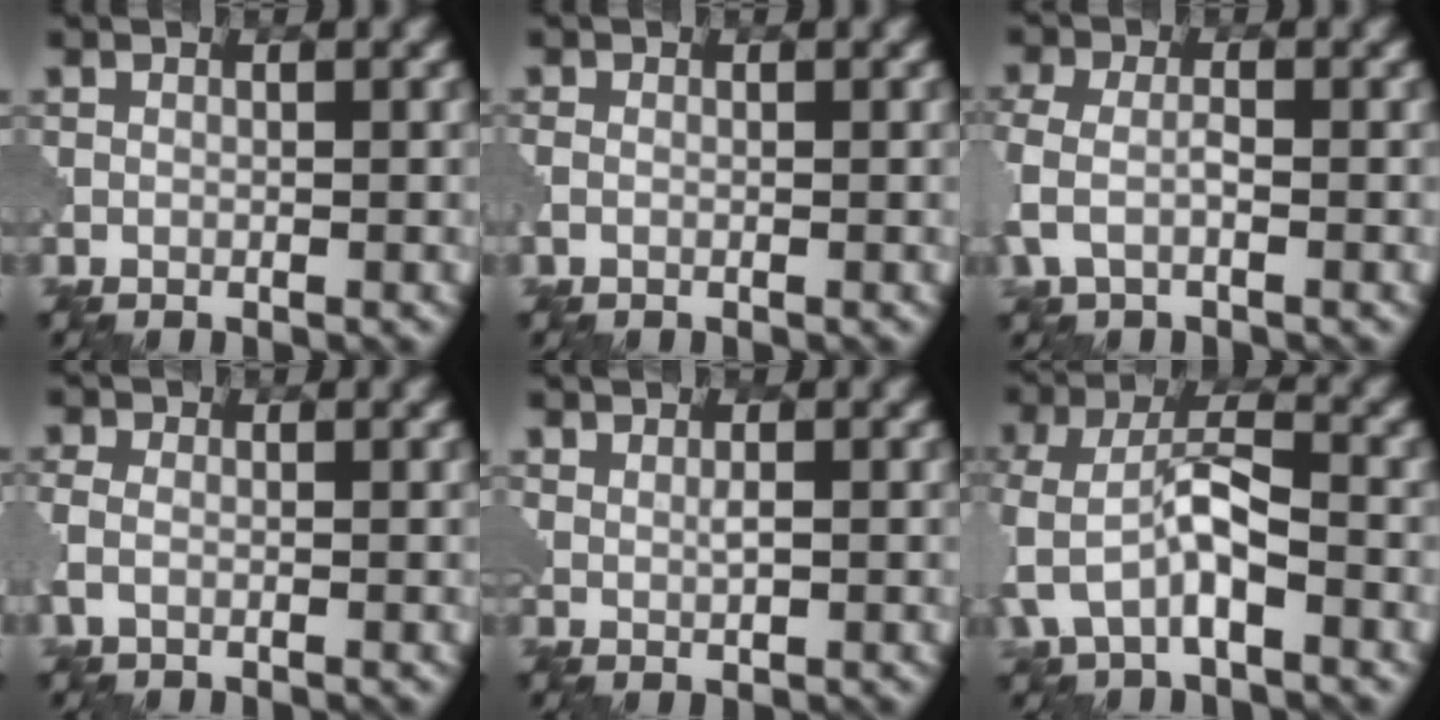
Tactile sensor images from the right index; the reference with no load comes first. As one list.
[{"total": 1.0, "force": [-0.3, 0.7, 0.7], "torque": [-0.020, -0.003, -0.007]}, {"total": 3.2, "force": [-0.7, 1.8, 2.5], "torque": [-0.072, 0.000, -0.019]}, {"total": 2.1, "force": [-0.4, 1.4, 1.5], "torque": [-0.040, -0.001, -0.014]}, {"total": 1.0, "force": [0.6, 0.4, 0.8], "torque": [-0.018, -0.002, 0.014]}, {"total": 5.8, "force": [-1.8, 2.8, 4.7], "torque": [-0.106, 0.010, -0.037]}]